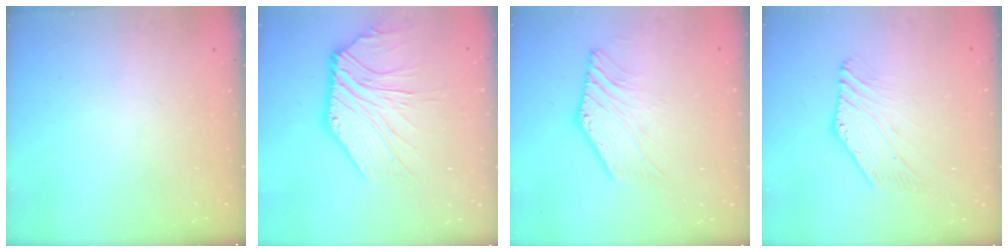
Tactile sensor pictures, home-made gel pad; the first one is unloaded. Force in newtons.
{"total": 7.7, "press": 7.6, "slide": 0.6}
{"total": 5.7, "press": 5.7, "slide": 1.0}
{"total": 4.2, "press": 4.1, "slide": 0.9}